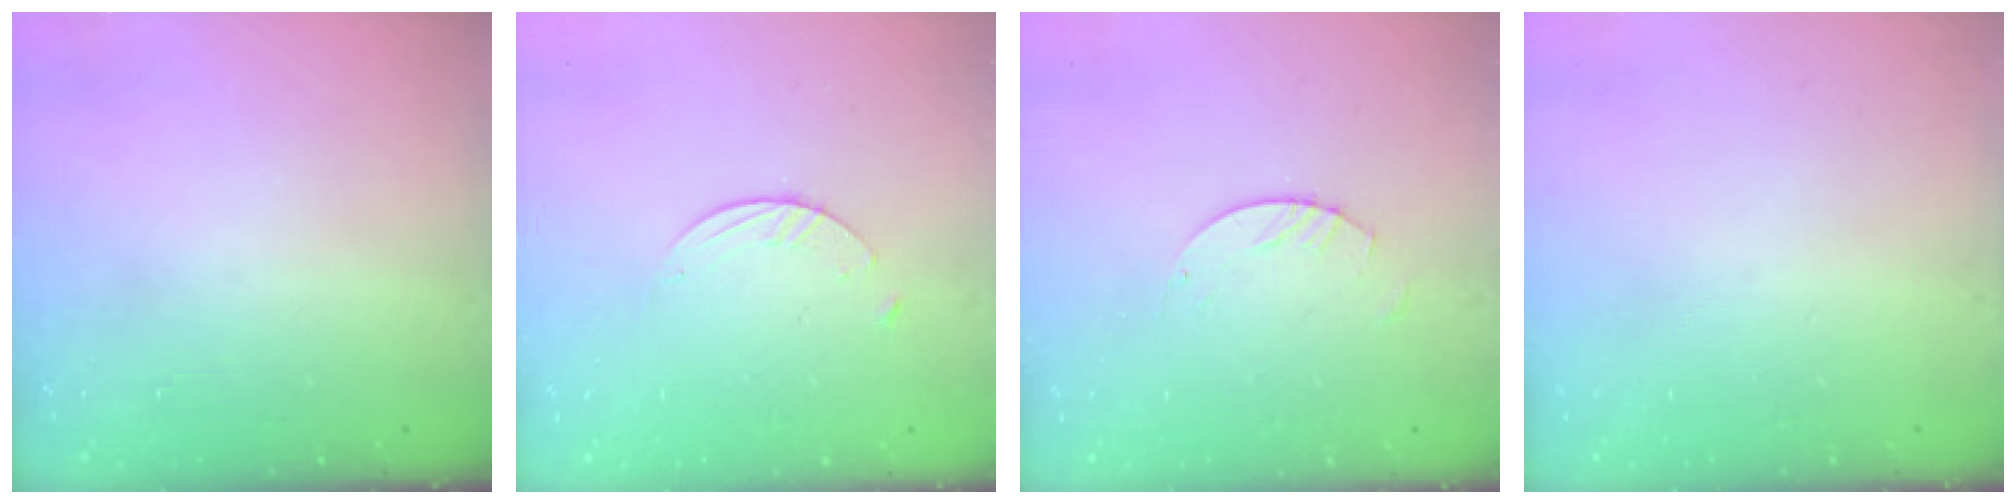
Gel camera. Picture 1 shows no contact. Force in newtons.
{"total": 2.7, "press": 2.6, "slide": 0.3}
{"total": 2.5, "press": 2.5, "slide": 0.1}
{"total": 0.0}